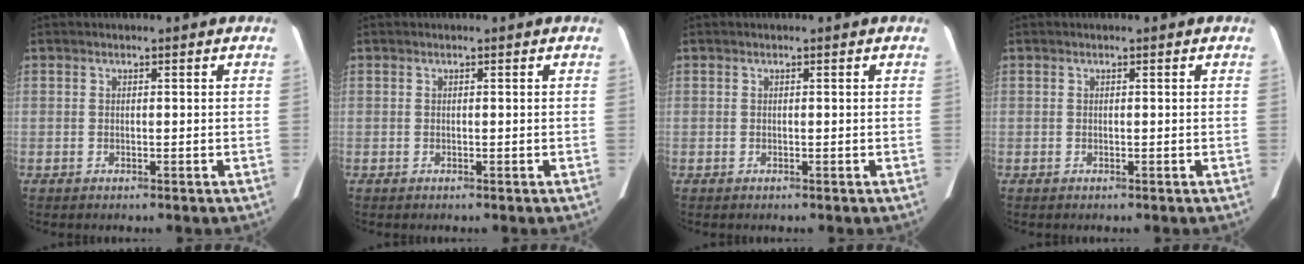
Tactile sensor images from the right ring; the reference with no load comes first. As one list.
[{"total": 0.0}, {"total": 0.0}, {"total": 0.0}]